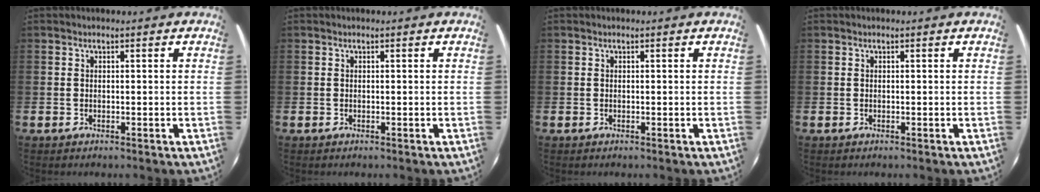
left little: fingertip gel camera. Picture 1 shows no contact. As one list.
[{"total": 0.0}, {"total": 0.0}, {"total": 0.0}]